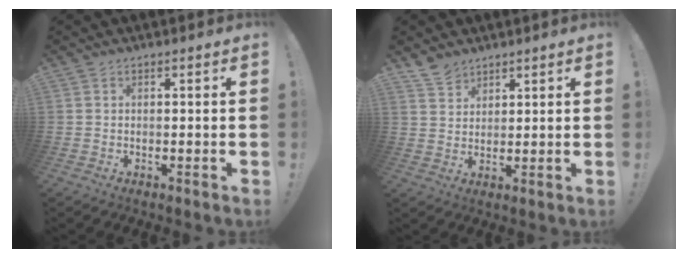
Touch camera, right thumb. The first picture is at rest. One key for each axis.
{"total": 5.1, "fx": 4.3, "fy": 2.7, "fz": 0.7, "tx": -0.011, "ty": -0.031, "tz": 0.082}